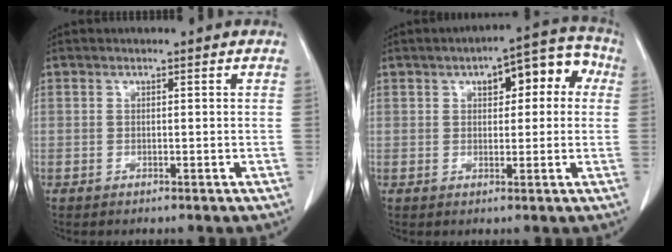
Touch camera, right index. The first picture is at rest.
{"total": 8.8, "force": [2.7, 3.7, 7.5], "torque": [-0.087, 0.043, 0.031]}